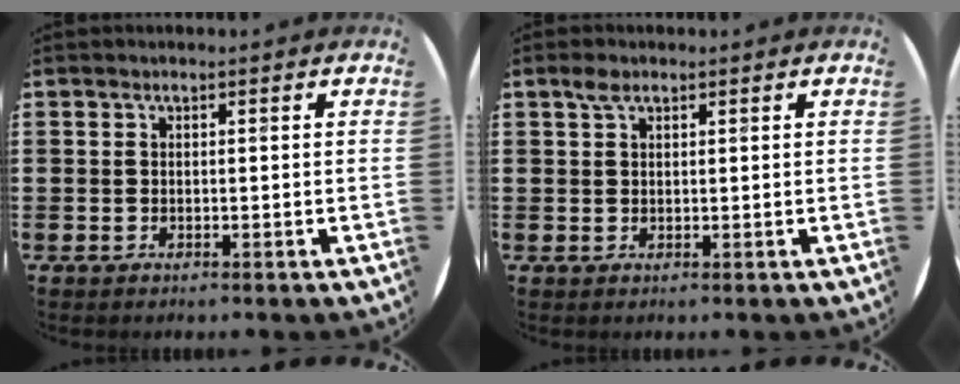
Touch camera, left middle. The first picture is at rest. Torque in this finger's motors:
{"motor_torque": [0.16, 0.03, -0.23, -0.08]}